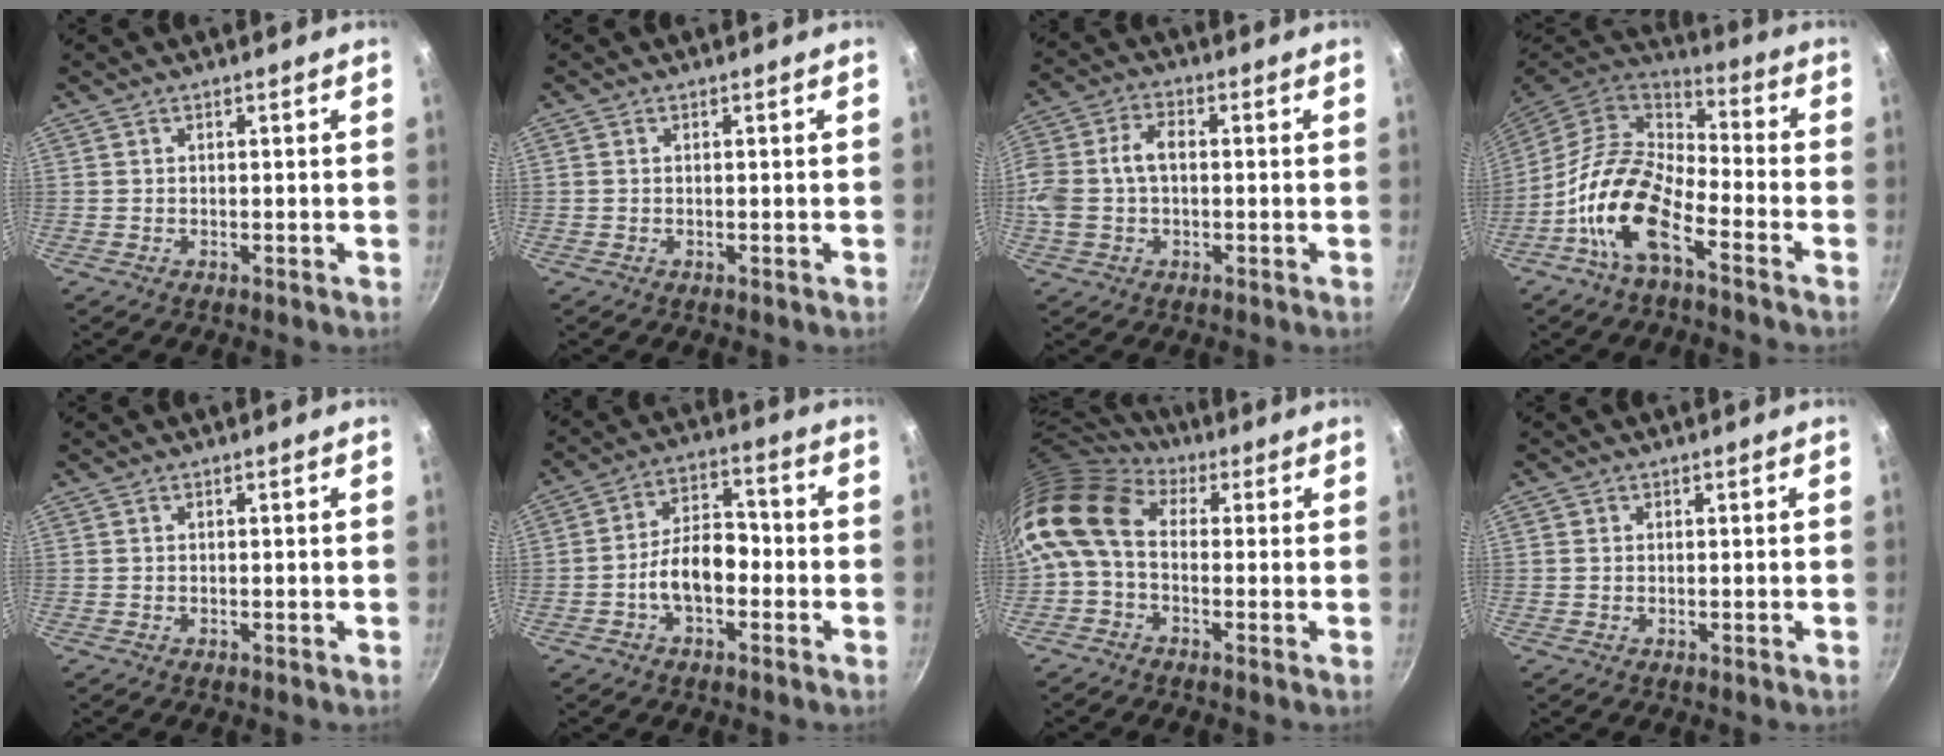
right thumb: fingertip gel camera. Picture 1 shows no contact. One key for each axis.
{"total": 0.0}
{"total": 10.1, "fx": -0.2, "fy": 6.7, "fz": 7.6, "tx": -0.155, "ty": 0.027, "tz": -0.014}
{"total": 15.4, "fx": -7.1, "fy": 7.0, "fz": 11.8, "tx": -0.218, "ty": 0.055, "tz": -0.153}
{"total": 0.0}
{"total": 9.4, "fx": -2.7, "fy": 5.5, "fz": 7.1, "tx": -0.092, "ty": 0.045, "tz": -0.055}
{"total": 12.5, "fx": 0.8, "fy": 8.7, "fz": 9.0, "tx": -0.173, "ty": 0.024, "tz": -0.007}
{"total": 0.8, "fx": 0.2, "fy": 0.7, "fz": 0.2, "tx": -0.004, "ty": 0.002, "tz": 0.000}